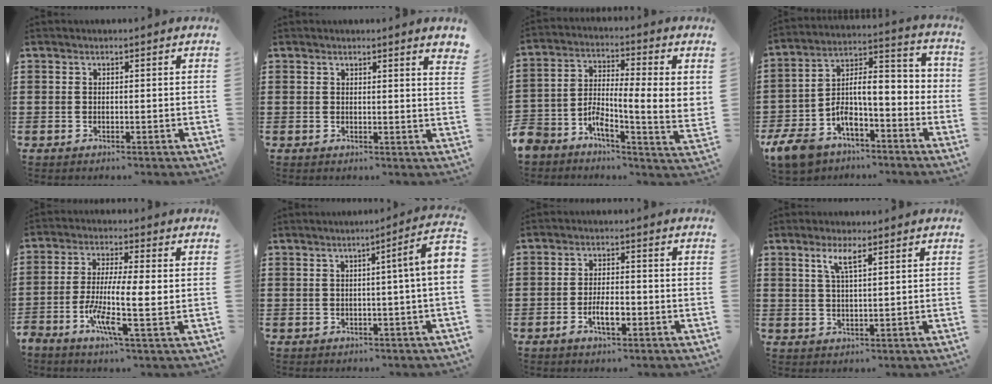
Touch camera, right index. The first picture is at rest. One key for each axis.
{"total": 1.7, "fx": 1.4, "fy": -0.1, "fz": 0.8, "tx": -0.011, "ty": -0.003, "tz": 0.025}
{"total": 6.5, "fx": -1.5, "fy": 1.8, "fz": 6.0, "tx": -0.127, "ty": -0.024, "tz": -0.030}
{"total": 8.0, "fx": -4.2, "fy": 3.6, "fz": 5.9, "tx": -0.107, "ty": -0.002, "tz": -0.083}
{"total": 7.9, "fx": -1.8, "fy": 1.4, "fz": 7.5, "tx": -0.143, "ty": -0.005, "tz": -0.034}
{"total": 4.7, "fx": 0.1, "fy": -0.5, "fz": 4.6, "tx": -0.076, "ty": -0.013, "tz": -0.003}
{"total": 4.4, "fx": -1.7, "fy": 1.7, "fz": 3.7, "tx": -0.069, "ty": 0.004, "tz": -0.031}
{"total": 3.5, "fx": 1.7, "fy": 0.6, "fz": 3.0, "tx": -0.064, "ty": 0.004, "tz": 0.028}